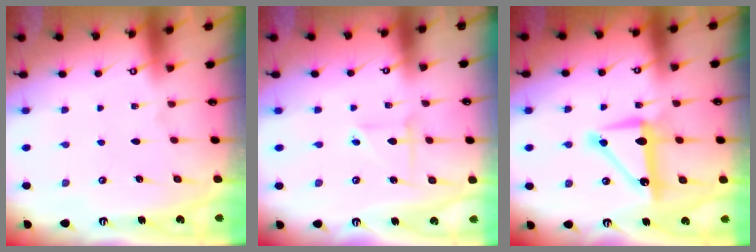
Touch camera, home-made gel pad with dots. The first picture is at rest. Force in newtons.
{"total": 2.8, "press": 2.8, "slide": 0.2}
{"total": 12.3, "press": 12.3, "slide": 0.8}